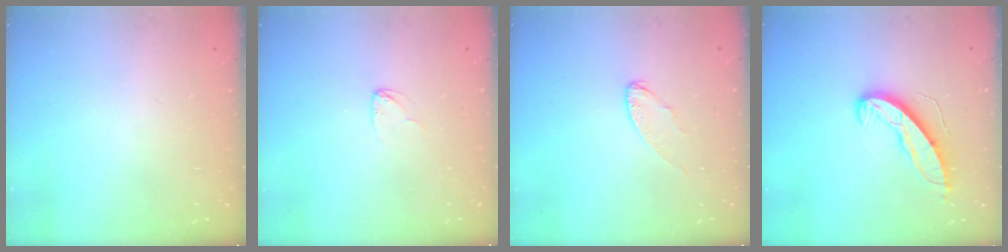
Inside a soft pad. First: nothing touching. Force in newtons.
{"total": 2.7, "press": 2.7, "slide": 0.1}
{"total": 5.2, "press": 5.2, "slide": 0.4}
{"total": 9.2, "press": 9.2, "slide": 0.5}